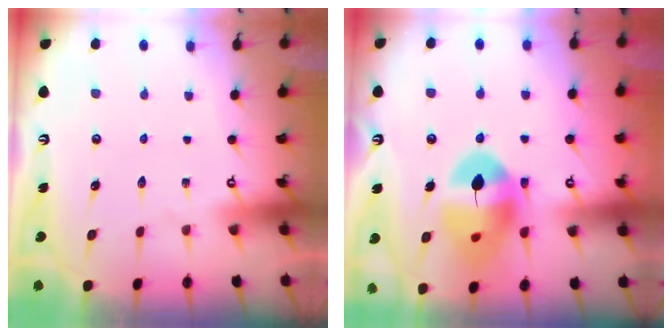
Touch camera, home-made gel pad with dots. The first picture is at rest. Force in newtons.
{"total": 14.3, "press": 14.2, "slide": 1.4}